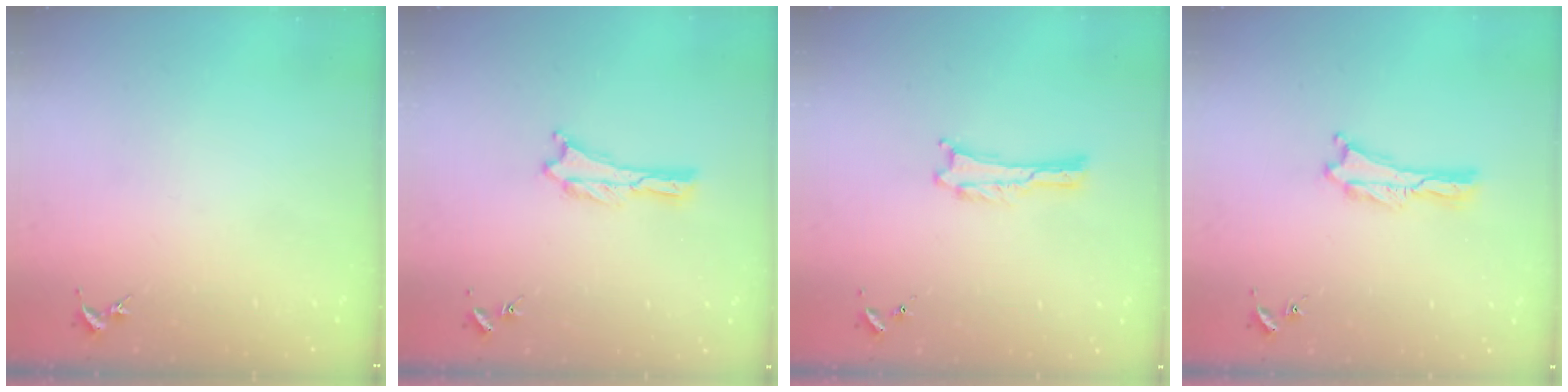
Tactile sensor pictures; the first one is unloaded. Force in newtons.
{"total": 0.0}
{"total": 0.0}
{"total": 0.0}